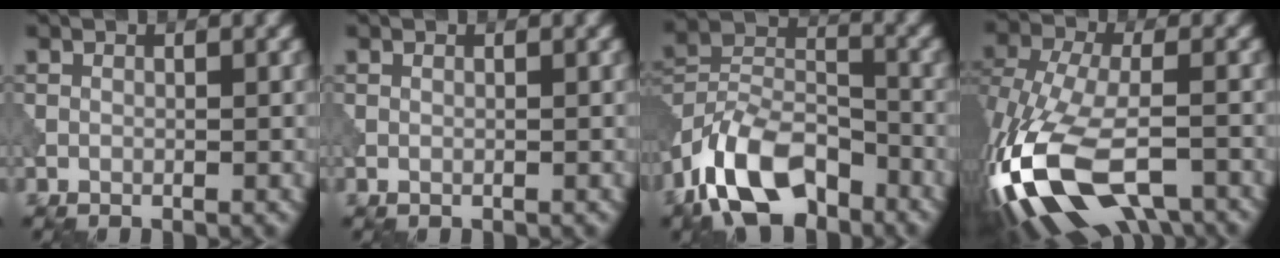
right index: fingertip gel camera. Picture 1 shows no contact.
{"total": 0.0}
{"total": 10.0, "force": [-6.6, 4.8, 5.8], "torque": [-0.105, 0.004, -0.141]}
{"total": 14.4, "force": [-6.9, 6.8, 10.7], "torque": [-0.245, -0.016, -0.128]}